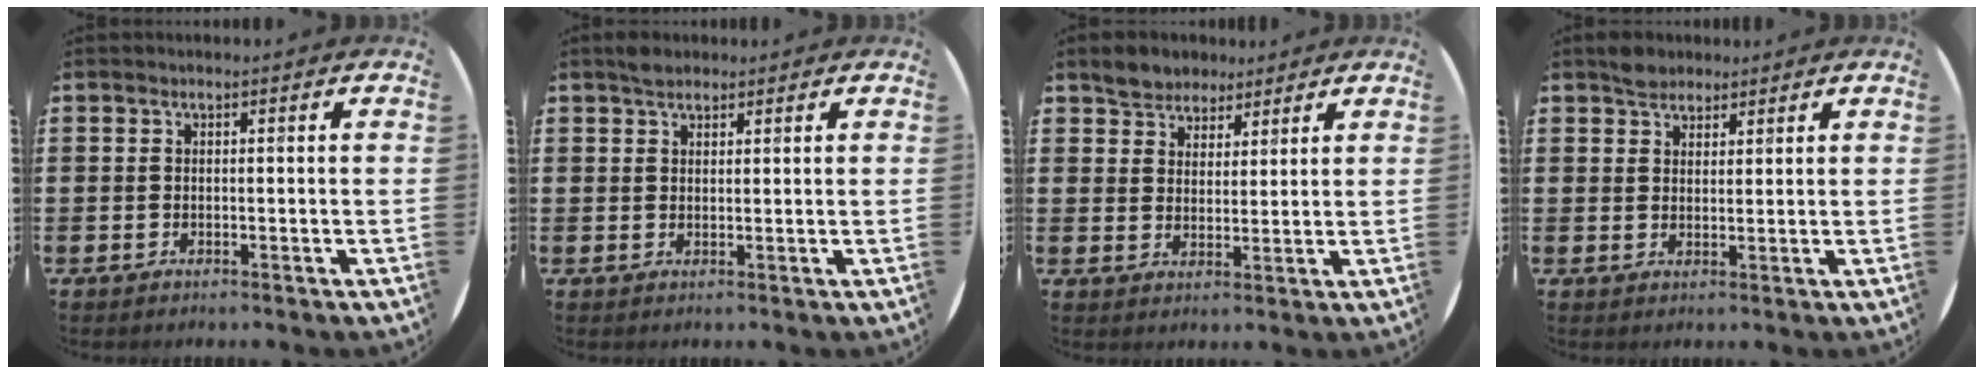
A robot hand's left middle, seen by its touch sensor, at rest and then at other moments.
{"total": 1.7, "force": [1.5, 0.6, 0.2], "torque": [0.001, 0.000, 0.028]}
{"total": 3.9, "force": [3.4, 1.9, -0.3], "torque": [-0.010, 0.002, 0.066]}
{"total": 2.6, "force": [2.3, 1.2, 0.0], "torque": [0.003, 0.002, 0.044]}